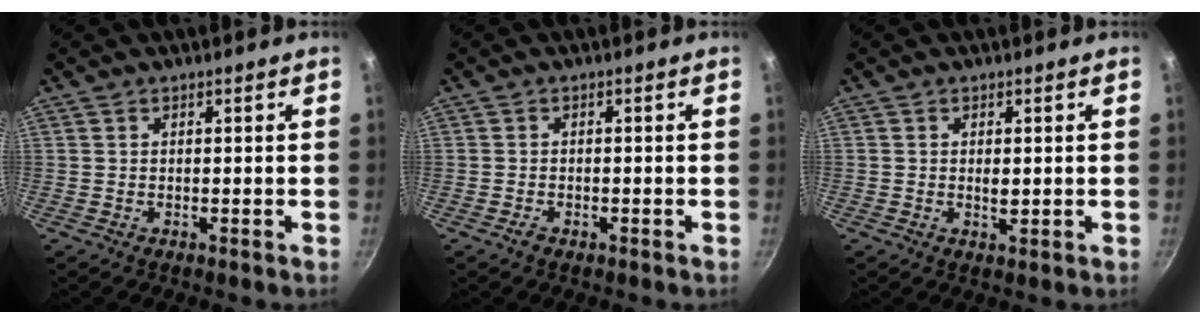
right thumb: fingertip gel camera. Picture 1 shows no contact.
{"total": 1.5, "force": [-1.0, 0.9, 0.8], "torque": [-0.020, 0.007, -0.018]}
{"total": 1.7, "force": [0.1, 0.8, 1.5], "torque": [-0.026, -0.002, 0.003]}